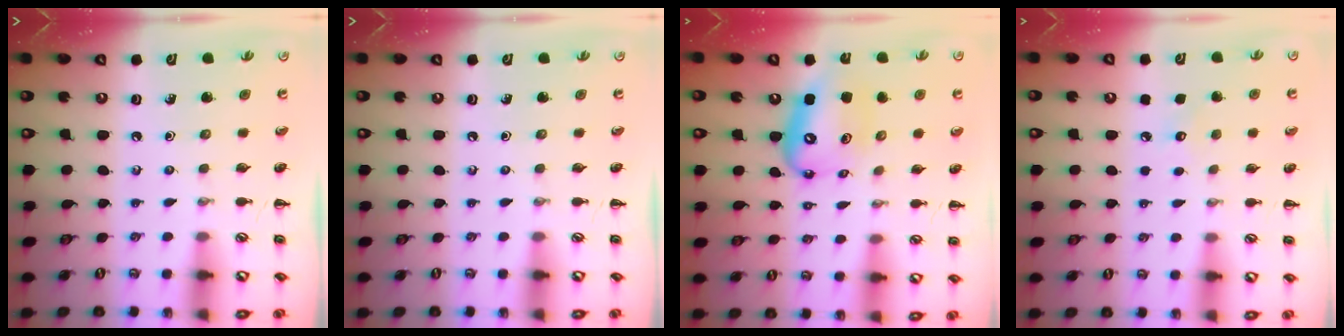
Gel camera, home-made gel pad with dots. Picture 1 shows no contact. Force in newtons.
{"total": 0.0}
{"total": 11.9, "press": 11.4, "slide": 3.1}
{"total": 4.8, "press": 4.6, "slide": 1.2}